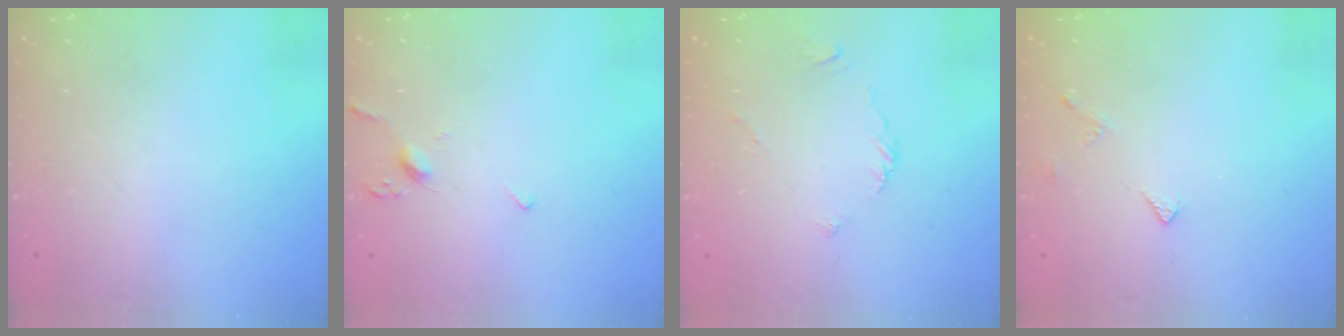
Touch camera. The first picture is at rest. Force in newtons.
{"total": 3.3, "press": 3.2, "slide": 0.9}
{"total": 2.5, "press": 2.4, "slide": 0.7}
{"total": 3.0, "press": 3.0, "slide": 0.6}